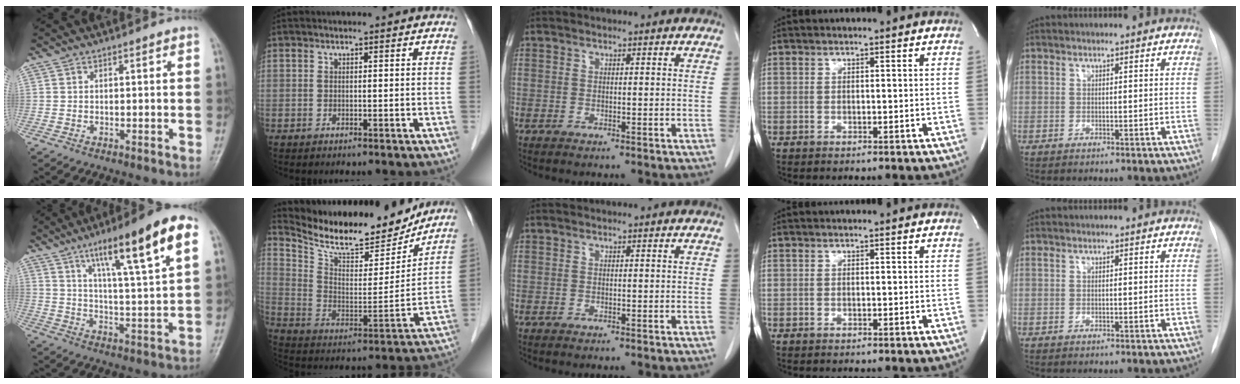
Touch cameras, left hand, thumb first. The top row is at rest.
{"thumb": {"total": 18.2, "force": [9.1, 2.6, 15.5], "torque": [-0.229, -0.022, 0.141]}, "index": {"total": 19.3, "force": [17.6, 4.4, 6.6], "torque": [-0.128, -0.015, 0.278]}}